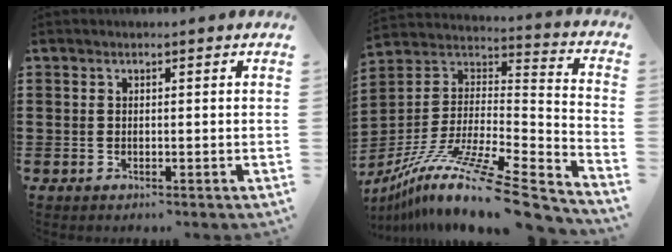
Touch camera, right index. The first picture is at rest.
{"total": 13.7, "force": [-9.8, 1.4, 9.5], "torque": [-0.175, 0.004, -0.179]}